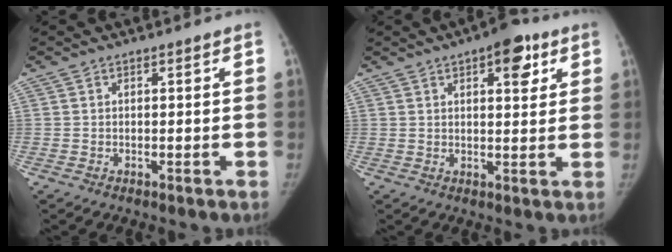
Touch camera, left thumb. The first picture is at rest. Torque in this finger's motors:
{"motor_torque": [0.68, 0.49, 0.87, -0.90, 0.20]}